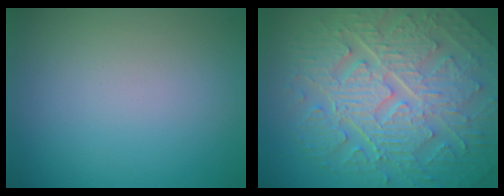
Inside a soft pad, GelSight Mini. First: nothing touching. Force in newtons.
{"total": 10.2, "press": 7.0, "slide": 7.5}